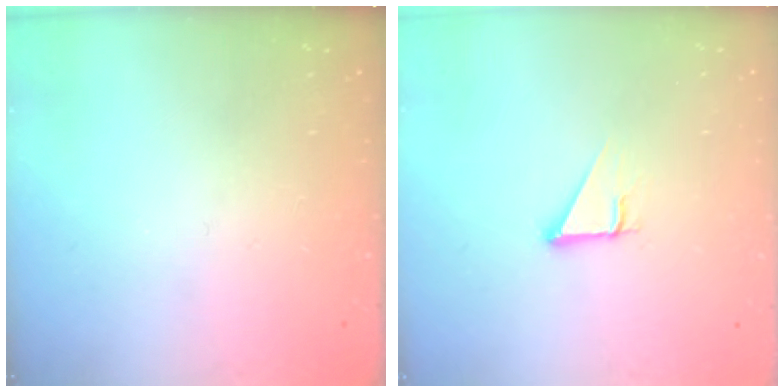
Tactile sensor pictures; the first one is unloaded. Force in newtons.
{"total": 3.0, "press": 3.0, "slide": 0.1}